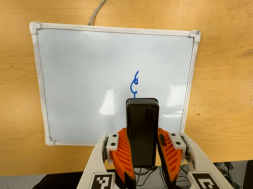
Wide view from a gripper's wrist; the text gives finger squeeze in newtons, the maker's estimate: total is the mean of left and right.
{"total": 9.4, "left": 7.0, "right": 11.8}